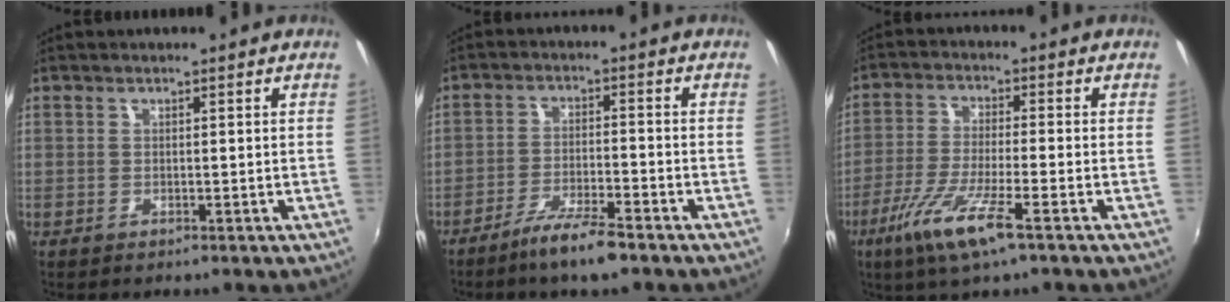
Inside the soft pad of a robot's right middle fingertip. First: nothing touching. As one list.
[{"total": 7.0, "force": [-5.4, 0.6, 4.5], "torque": [-0.101, -0.008, -0.097]}, {"total": 10.4, "force": [-5.8, 1.0, 8.6], "torque": [-0.188, -0.021, -0.113]}]